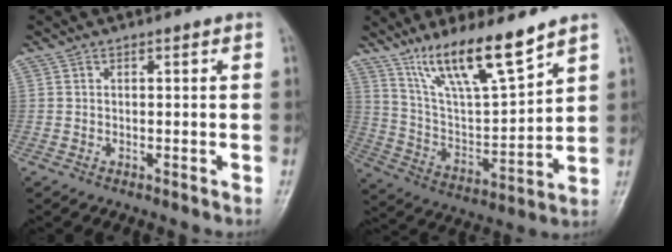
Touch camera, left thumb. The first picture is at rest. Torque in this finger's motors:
{"motor_torque": [1.50, 1.47, 1.37, -1.40, 0.23]}